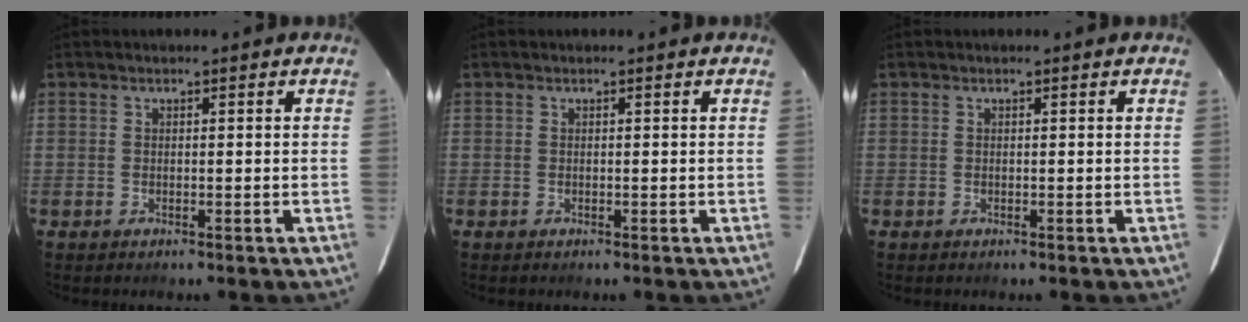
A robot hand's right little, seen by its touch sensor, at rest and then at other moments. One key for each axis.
{"total": 0.0}
{"total": 0.0}